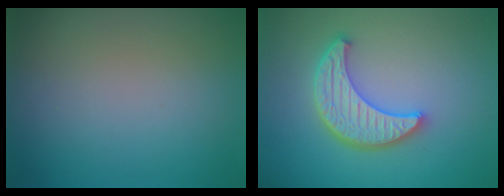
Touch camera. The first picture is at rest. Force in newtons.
{"total": 5.1, "press": 4.3, "slide": 2.8}